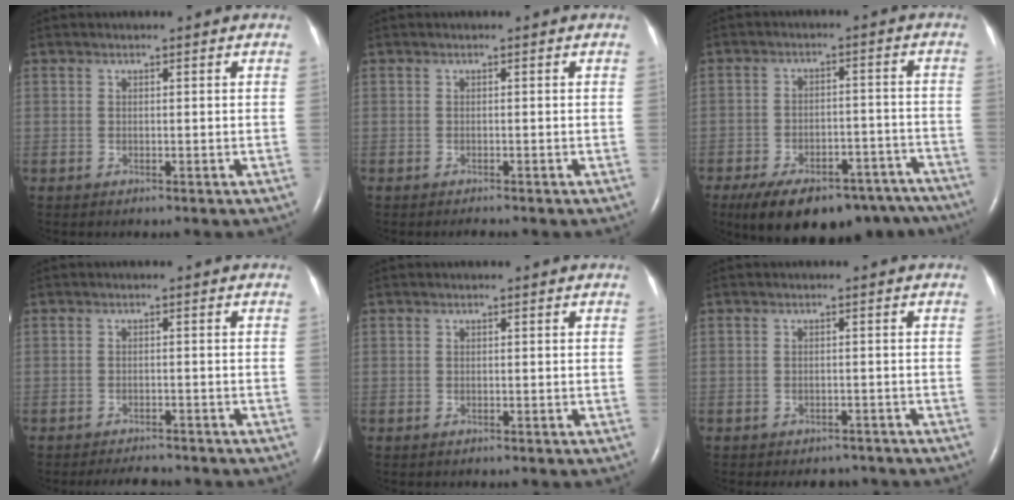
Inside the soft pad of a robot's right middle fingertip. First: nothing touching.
{"total": 0.7, "force": [-0.7, 0.0, 0.3], "torque": [-0.011, -0.003, -0.009]}
{"total": 19.9, "force": [-15.5, 8.5, 9.1], "torque": [-0.121, 0.014, -0.206]}
{"total": 4.3, "force": [-4.0, 1.0, 1.1], "torque": [-0.018, -0.008, -0.057]}
{"total": 0.0}
{"total": 4.1, "force": [-3.6, 1.9, 0.7], "torque": [-0.010, 0.006, -0.042]}